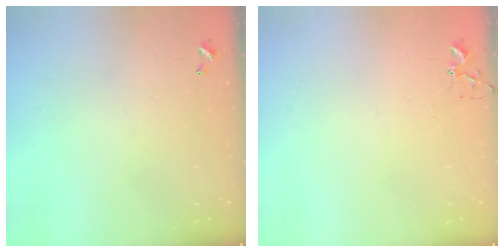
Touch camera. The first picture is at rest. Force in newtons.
{"total": 4.2, "press": 4.2, "slide": 0.7}